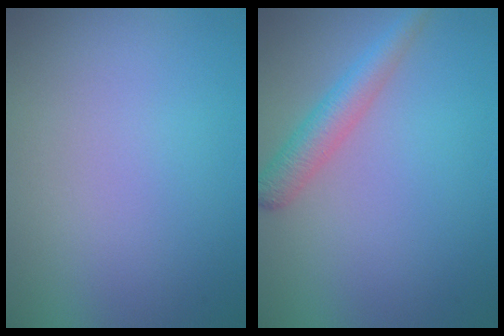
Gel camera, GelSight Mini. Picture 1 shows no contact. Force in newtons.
{"total": 2.8, "press": 2.8, "slide": 0.1}